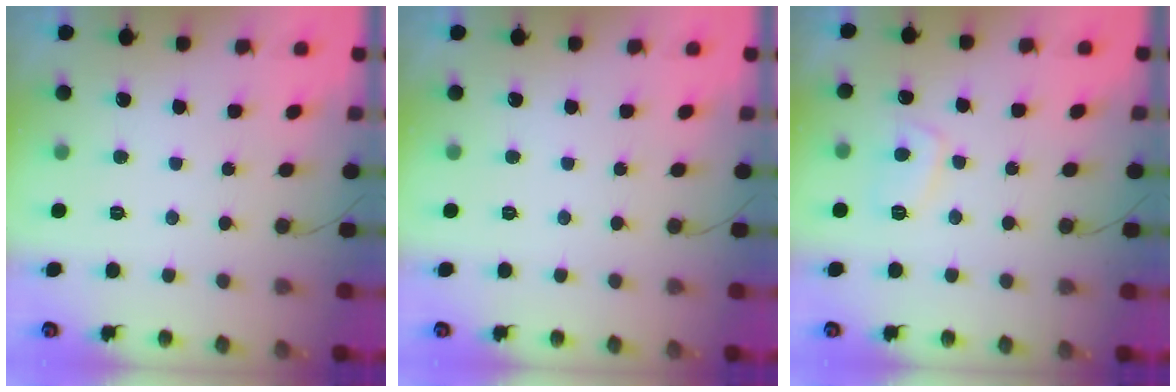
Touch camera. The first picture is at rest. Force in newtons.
{"total": 0.0}
{"total": 5.0, "press": 4.9, "slide": 1.0}